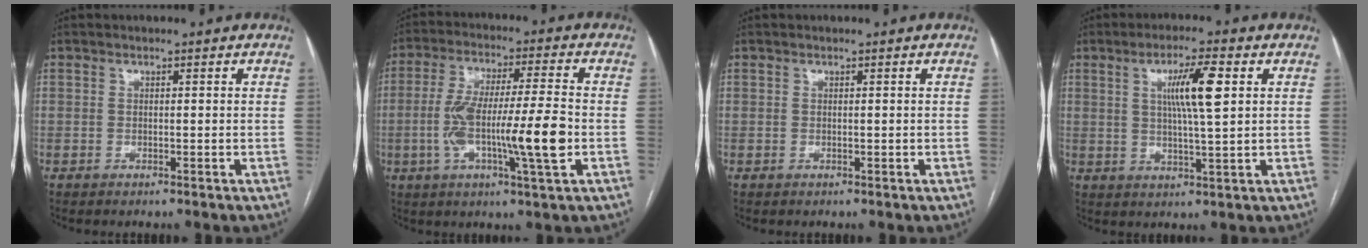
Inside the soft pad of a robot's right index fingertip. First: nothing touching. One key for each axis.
{"total": 13.9, "fx": -2.8, "fy": 0.9, "fz": 13.5, "tx": -0.252, "ty": 0.002, "tz": -0.052}
{"total": 0.0}
{"total": 7.8, "fx": 2.2, "fy": 0.3, "fz": 7.5, "tx": -0.135, "ty": 0.003, "tz": 0.038}